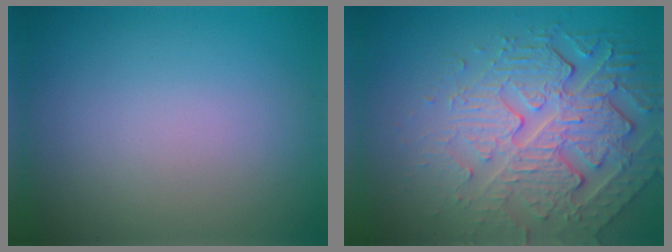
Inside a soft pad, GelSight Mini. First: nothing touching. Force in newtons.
{"total": 7.1, "press": 5.2, "slide": 4.8}